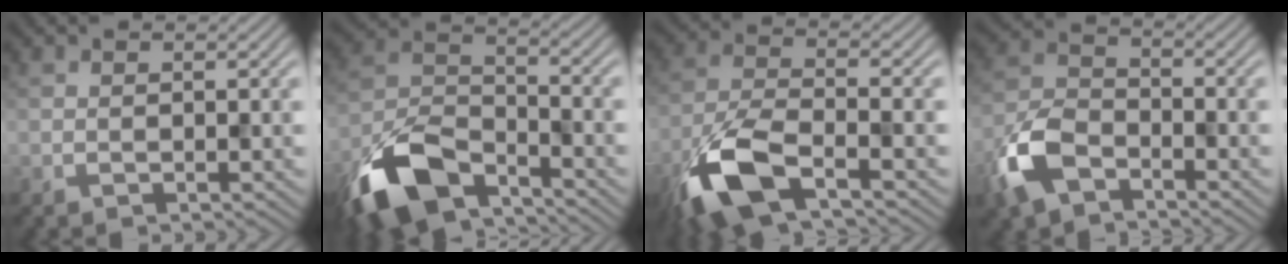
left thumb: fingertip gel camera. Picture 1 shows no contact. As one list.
[{"total": 13.0, "force": [-9.0, 5.5, 7.6], "torque": [-0.166, -0.009, -0.191]}, {"total": 10.4, "force": [-6.0, 3.5, 7.7], "torque": [-0.171, -0.011, -0.134]}, {"total": 8.0, "force": [-4.8, 4.2, 4.9], "torque": [-0.119, -0.003, -0.112]}]